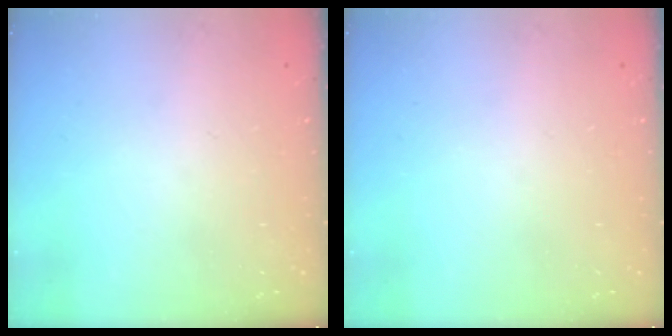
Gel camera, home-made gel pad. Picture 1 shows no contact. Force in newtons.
{"total": 0.0}